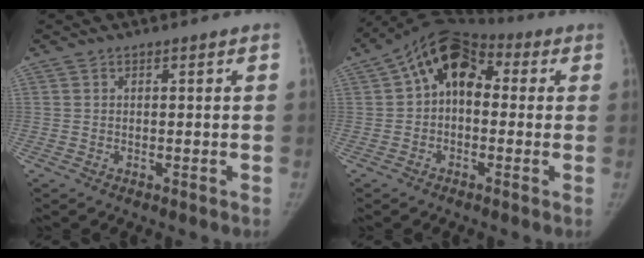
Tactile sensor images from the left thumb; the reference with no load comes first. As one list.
[{"total": 11.4, "force": [1.6, 7.8, 8.2], "torque": [-0.105, 0.037, 0.008]}]